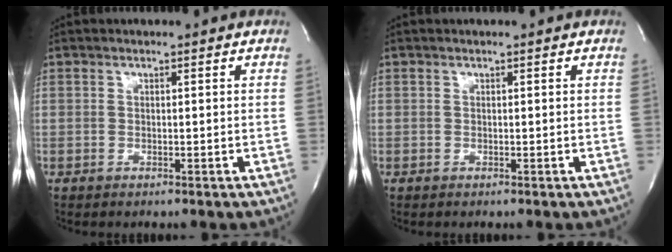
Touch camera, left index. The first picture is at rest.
{"total": 0.0}